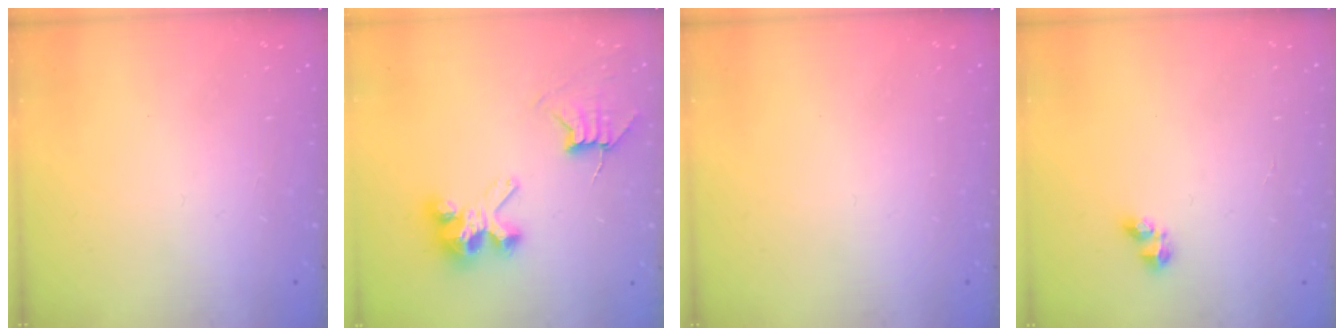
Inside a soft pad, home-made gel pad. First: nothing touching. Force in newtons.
{"total": 7.5, "press": 7.5, "slide": 0.6}
{"total": 0.0}
{"total": 3.1, "press": 3.0, "slide": 0.7}